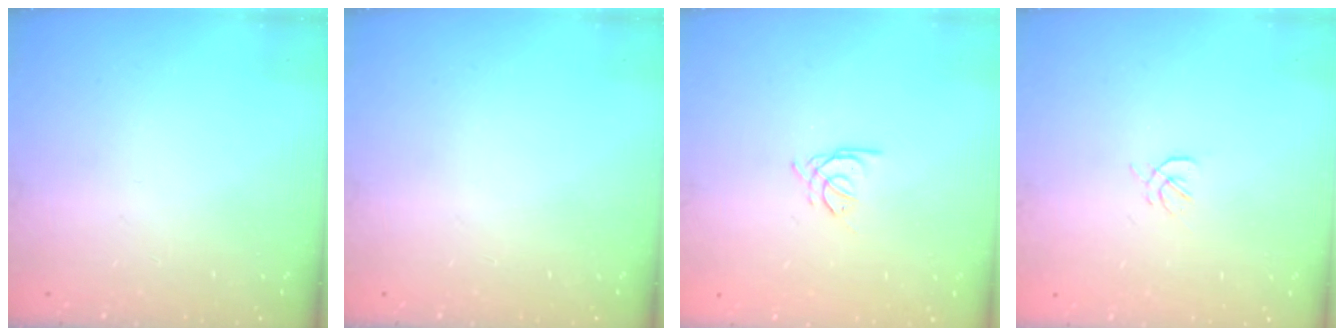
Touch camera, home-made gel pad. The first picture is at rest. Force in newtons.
{"total": 0.0}
{"total": 1.9, "press": 1.9, "slide": 0.4}
{"total": 1.6, "press": 1.5, "slide": 0.6}